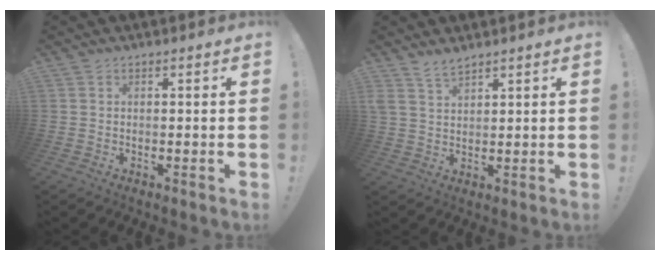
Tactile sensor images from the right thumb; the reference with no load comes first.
{"total": 4.7, "force": [4.0, 1.6, 1.8], "torque": [-0.037, -0.019, 0.077]}